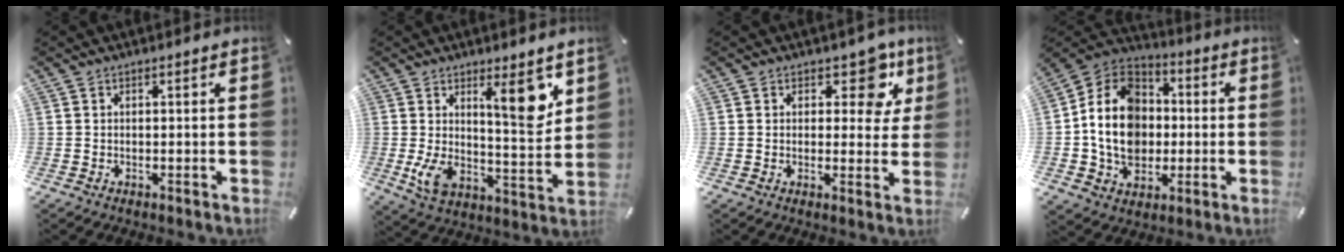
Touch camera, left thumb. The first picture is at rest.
{"total": 14.0, "force": [5.9, 5.3, 11.6], "torque": [-0.160, -0.038, 0.099]}
{"total": 9.2, "force": [4.6, 5.6, 5.8], "torque": [-0.055, -0.026, 0.072]}
{"total": 15.1, "force": [-2.1, 12.6, 8.0], "torque": [-0.182, 0.019, -0.037]}